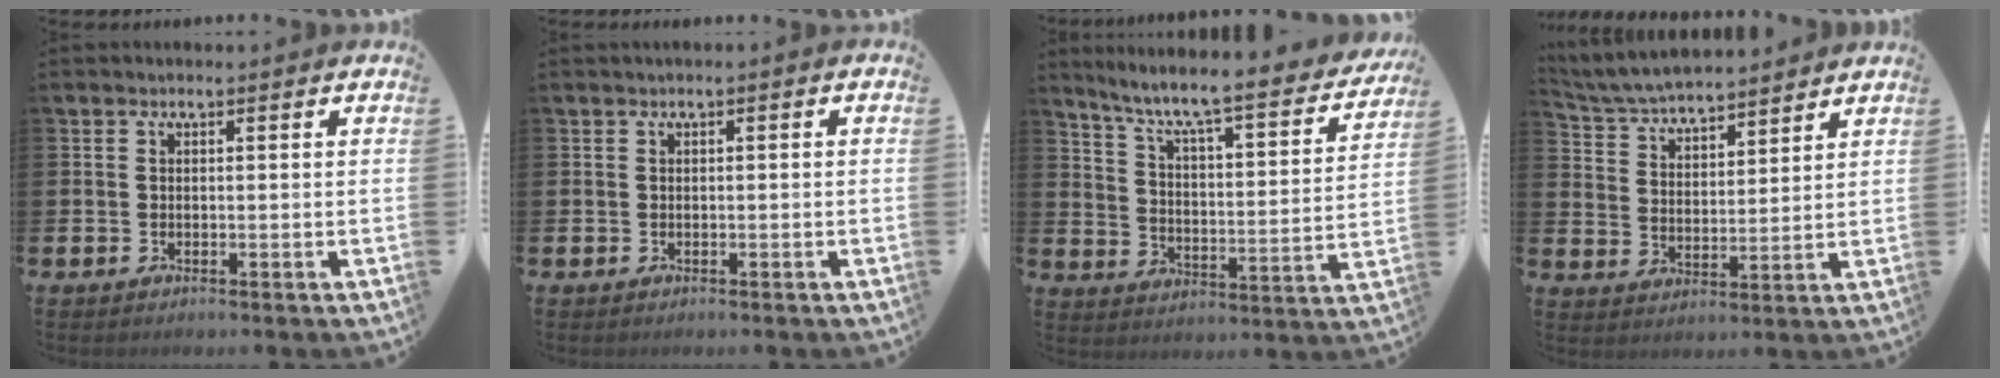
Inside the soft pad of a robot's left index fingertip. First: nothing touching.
{"total": 0.0}
{"total": 7.9, "force": [6.8, 0.9, 3.8], "torque": [-0.099, -0.059, 0.107]}
{"total": 5.7, "force": [5.6, 0.7, 0.8], "torque": [-0.039, -0.036, 0.098]}